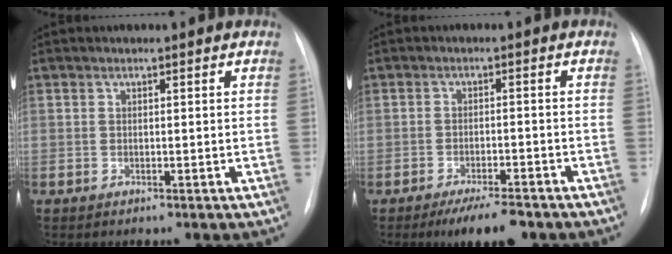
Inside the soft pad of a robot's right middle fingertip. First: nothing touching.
{"total": 6.8, "force": [-5.2, 1.5, 4.0], "torque": [-0.058, -0.008, -0.080]}